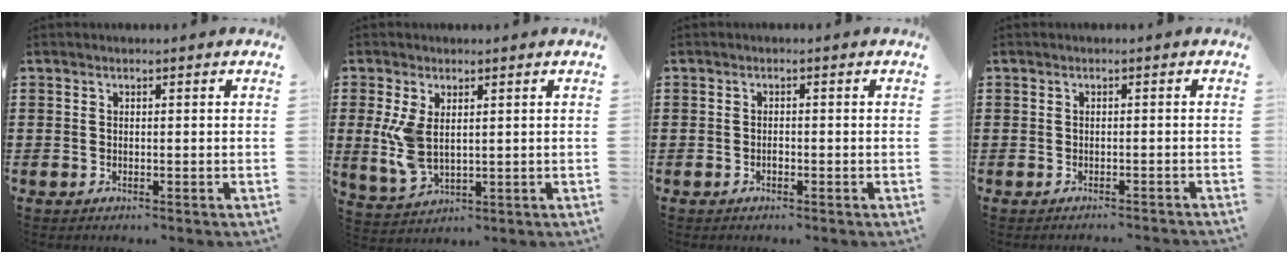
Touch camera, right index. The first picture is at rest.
{"total": 6.2, "force": [1.0, 3.3, 5.2], "torque": [-0.121, -0.001, 0.016]}
{"total": 0.8, "force": [-0.4, 0.4, 0.5], "torque": [-0.011, -0.003, -0.007]}
{"total": 0.8, "force": [-0.8, -0.1, 0.0], "torque": [-0.002, 0.000, -0.017]}